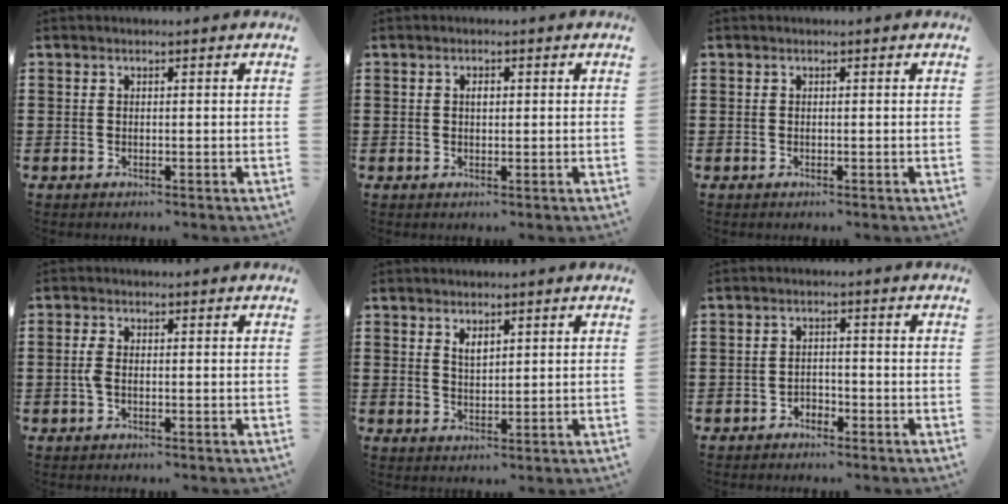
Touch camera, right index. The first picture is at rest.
{"total": 0.9, "force": [0.3, 0.4, 0.8], "torque": [-0.017, 0.003, 0.004]}
{"total": 0.0}
{"total": 2.1, "force": [-0.4, 0.8, 1.9], "torque": [-0.051, -0.006, -0.012]}
{"total": 1.9, "force": [1.5, 0.8, 0.9], "torque": [-0.020, 0.002, 0.027]}
{"total": 1.7, "force": [-1.5, 0.8, 0.1], "torque": [-0.009, 0.002, -0.034]}